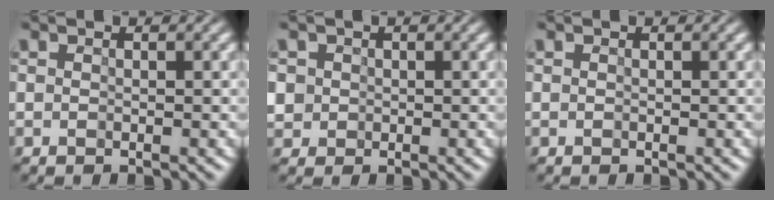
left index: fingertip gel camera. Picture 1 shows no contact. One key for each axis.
{"total": 4.5, "fx": 0.5, "fy": 4.3, "fz": 1.4, "tx": -0.055, "ty": 0.028, "tz": 0.000}
{"total": 0.0}